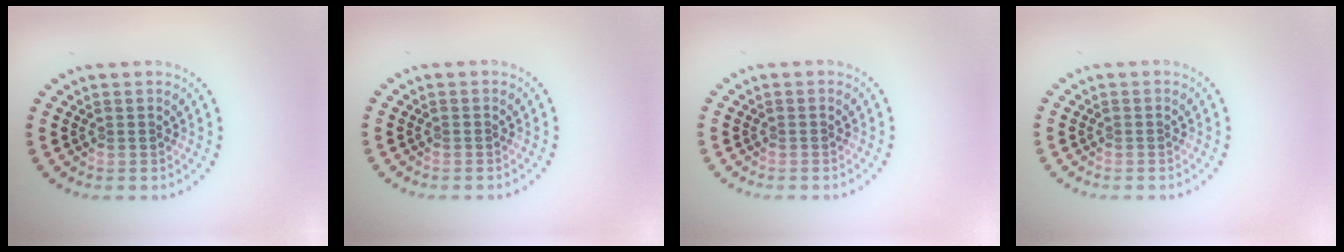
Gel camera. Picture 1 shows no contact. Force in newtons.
{"total": 0.0}
{"total": 0.0}
{"total": 0.0}